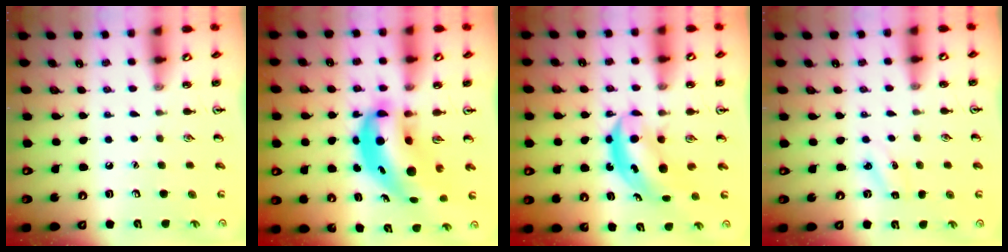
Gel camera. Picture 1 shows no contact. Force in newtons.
{"total": 11.2, "press": 10.8, "slide": 3.1}
{"total": 5.2, "press": 5.1, "slide": 1.3}
{"total": 2.5, "press": 2.3, "slide": 0.9}